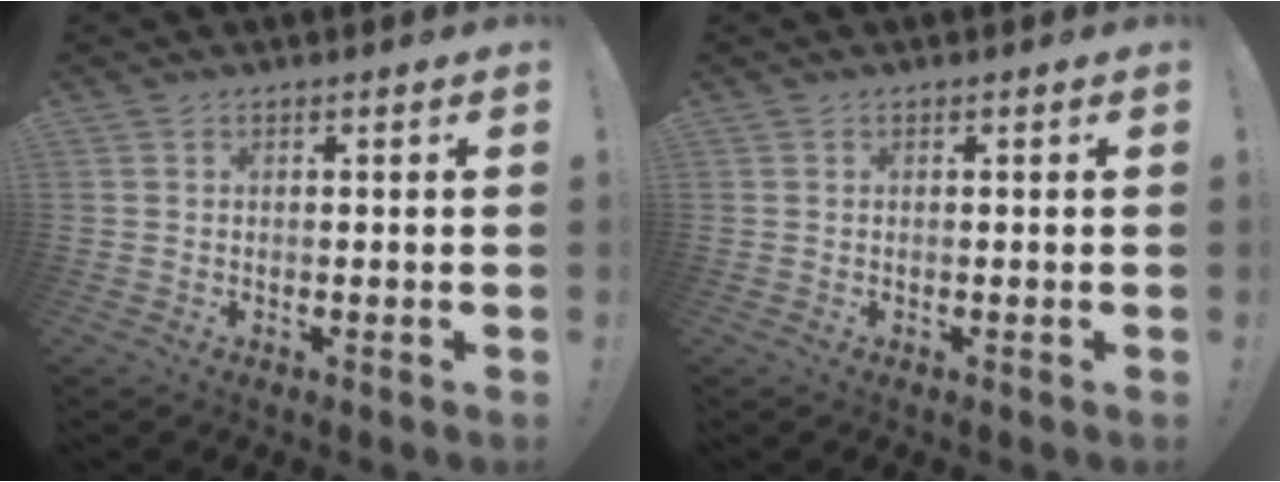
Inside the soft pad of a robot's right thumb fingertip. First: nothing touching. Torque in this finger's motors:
{"motor_torque": [-0.08, 0.20, -0.12, 0.23, -0.02]}